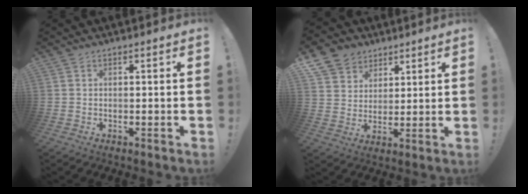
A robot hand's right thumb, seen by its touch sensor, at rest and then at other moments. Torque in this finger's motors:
{"motor_torque": [-0.51, 0.86, -0.13, 0.58, 0.26]}